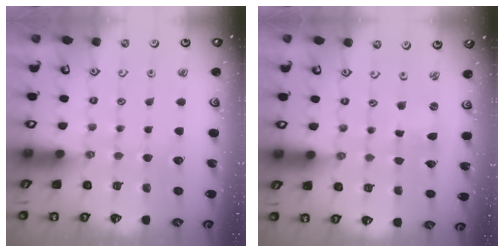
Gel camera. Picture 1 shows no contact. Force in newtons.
{"total": 0.0}